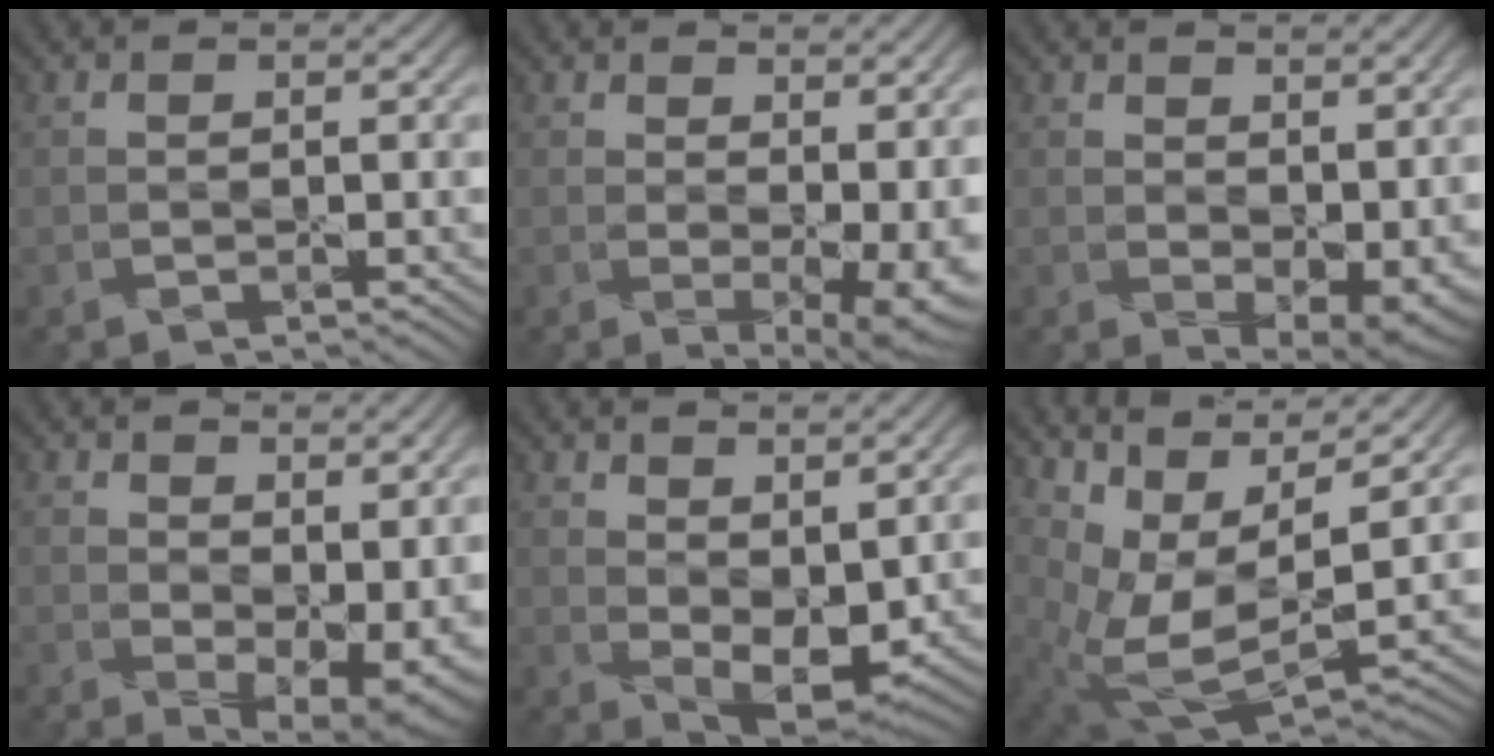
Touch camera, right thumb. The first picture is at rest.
{"total": 8.0, "force": [1.4, 4.1, 6.7], "torque": [-0.092, -0.019, 0.044]}
{"total": 7.2, "force": [1.3, 4.4, 5.5], "torque": [-0.088, -0.027, 0.042]}
{"total": 9.3, "force": [1.6, 5.7, 7.2], "torque": [-0.116, -0.031, 0.054]}
{"total": 7.3, "force": [2.4, 4.0, 5.6], "torque": [-0.105, -0.011, 0.050]}
{"total": 9.7, "force": [4.3, 4.1, 7.7], "torque": [-0.172, -0.001, 0.090]}